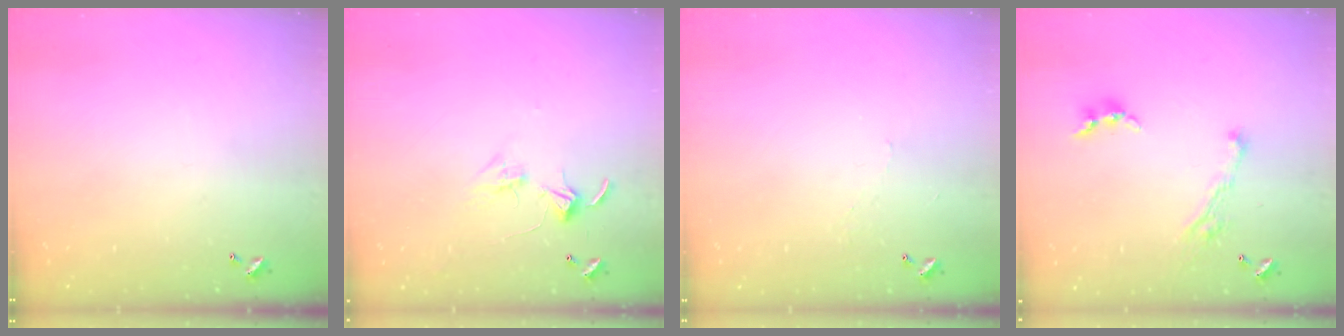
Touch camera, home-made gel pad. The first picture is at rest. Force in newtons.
{"total": 2.8, "press": 2.8, "slide": 0.2}
{"total": 2.1, "press": 2.1, "slide": 0.6}
{"total": 3.6, "press": 3.5, "slide": 0.4}